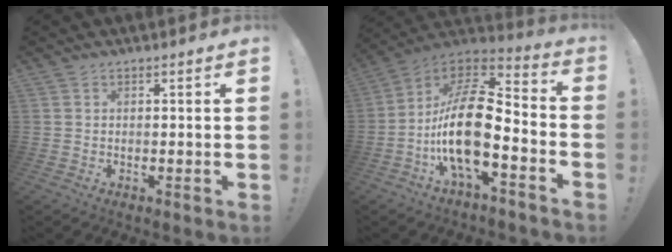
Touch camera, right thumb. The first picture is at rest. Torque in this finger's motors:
{"motor_torque": [2.52, 2.47, 0.30, -0.18, 0.29]}